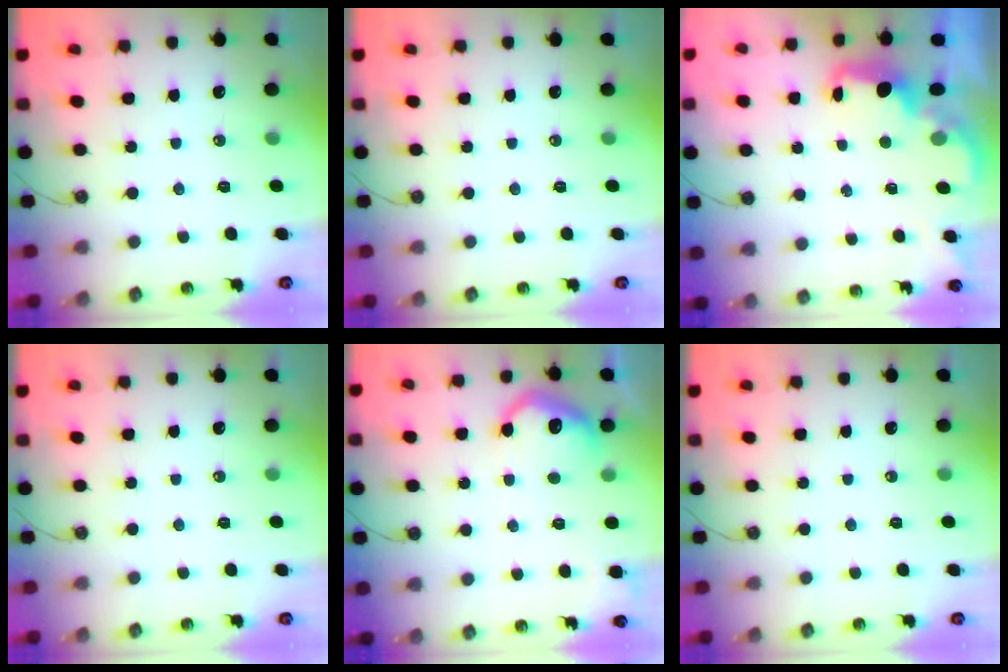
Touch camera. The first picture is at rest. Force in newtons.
{"total": 0.0}
{"total": 2.4, "press": 2.3, "slide": 0.8}
{"total": 0.0}
{"total": 9.7, "press": 9.7, "slide": 0.7}
{"total": 0.0}